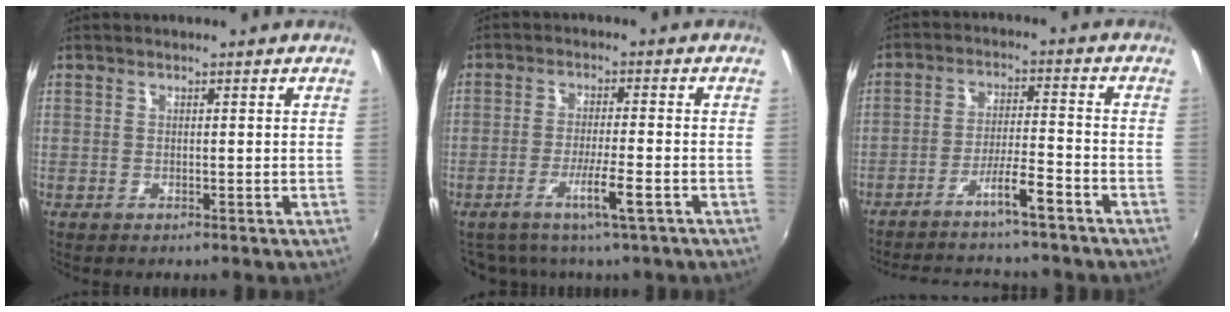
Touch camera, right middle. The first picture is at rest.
{"total": 5.3, "force": [-3.3, 0.7, 4.1], "torque": [-0.080, -0.009, -0.053]}
{"total": 11.0, "force": [-9.7, 0.5, 5.1], "torque": [-0.107, 0.008, -0.153]}